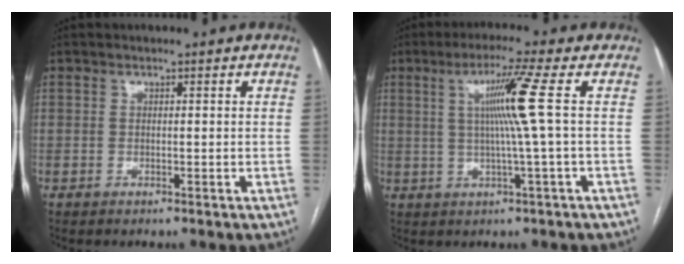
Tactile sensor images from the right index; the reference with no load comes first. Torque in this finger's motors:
{"motor_torque": [0.42, -0.03, 0.23, 0.12]}